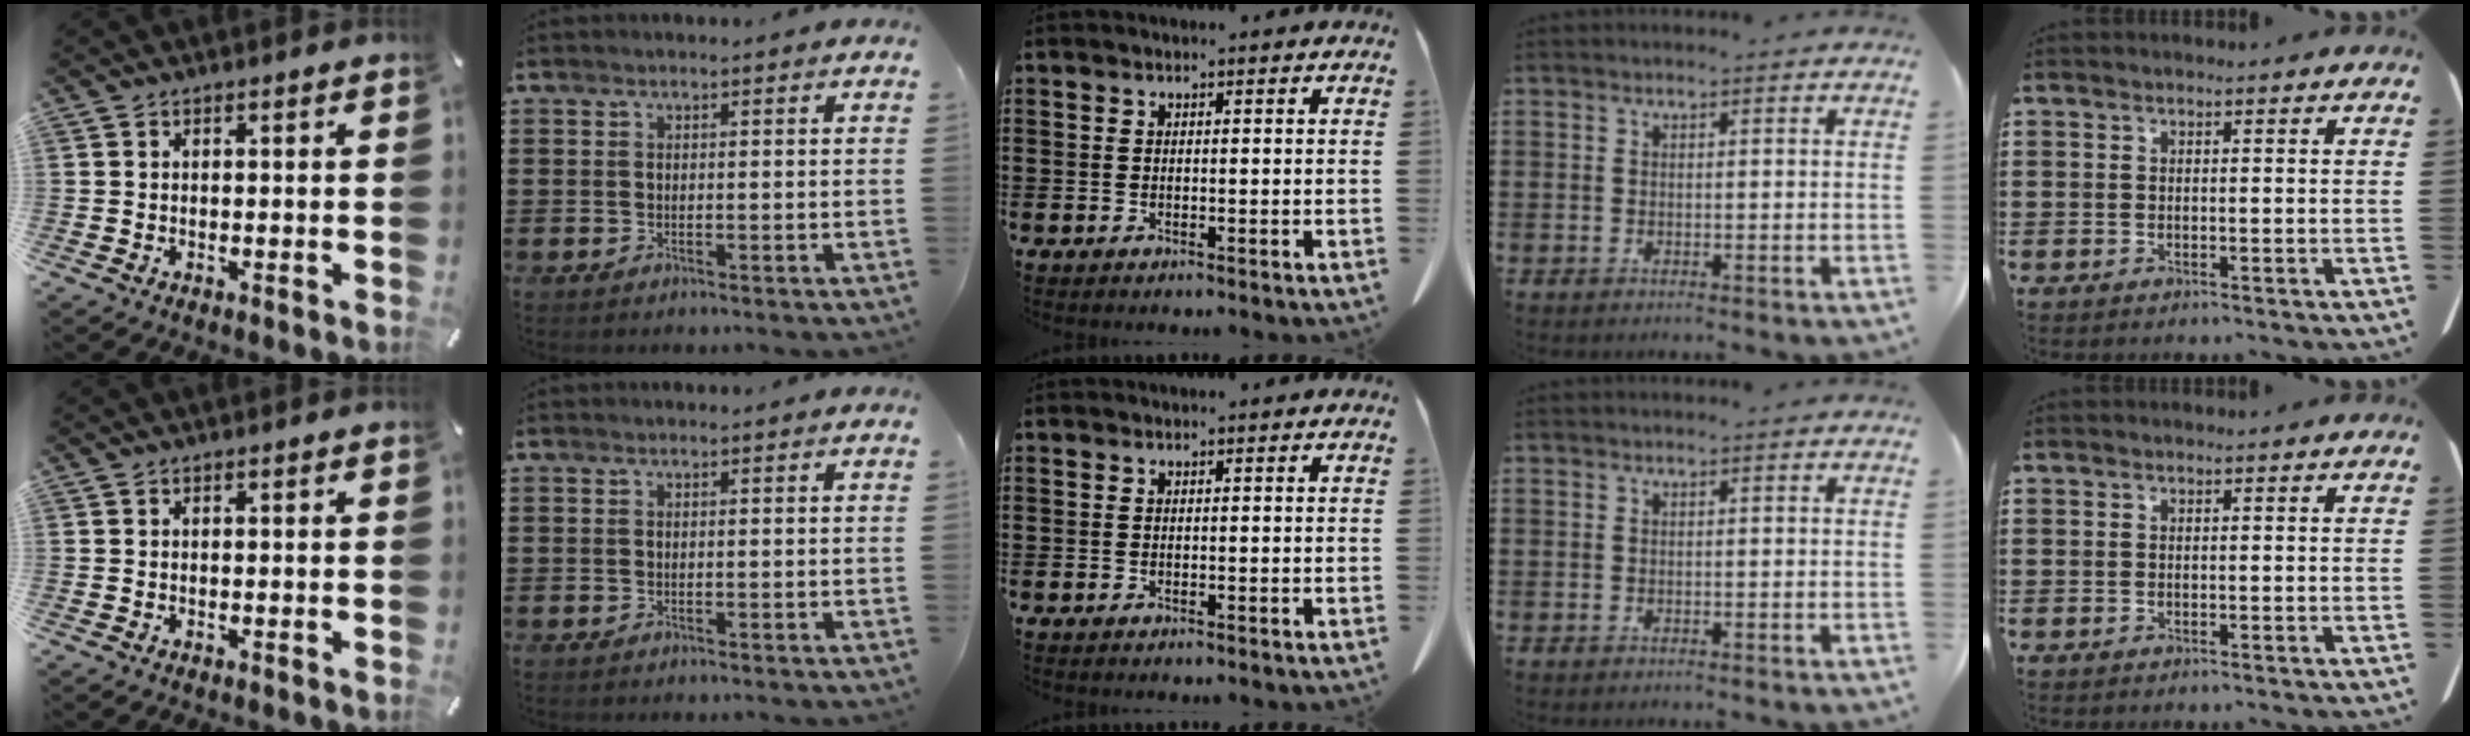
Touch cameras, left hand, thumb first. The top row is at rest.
{}